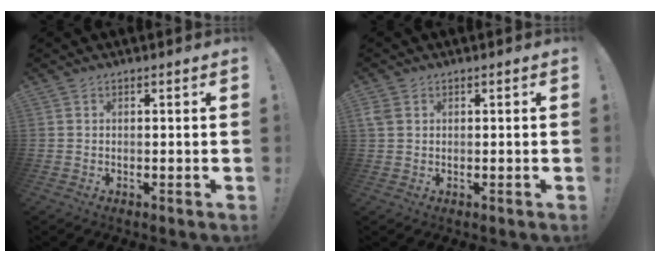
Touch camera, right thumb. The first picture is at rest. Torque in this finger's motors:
{"motor_torque": [0.09, -0.04, -0.04, 0.41, 0.05]}